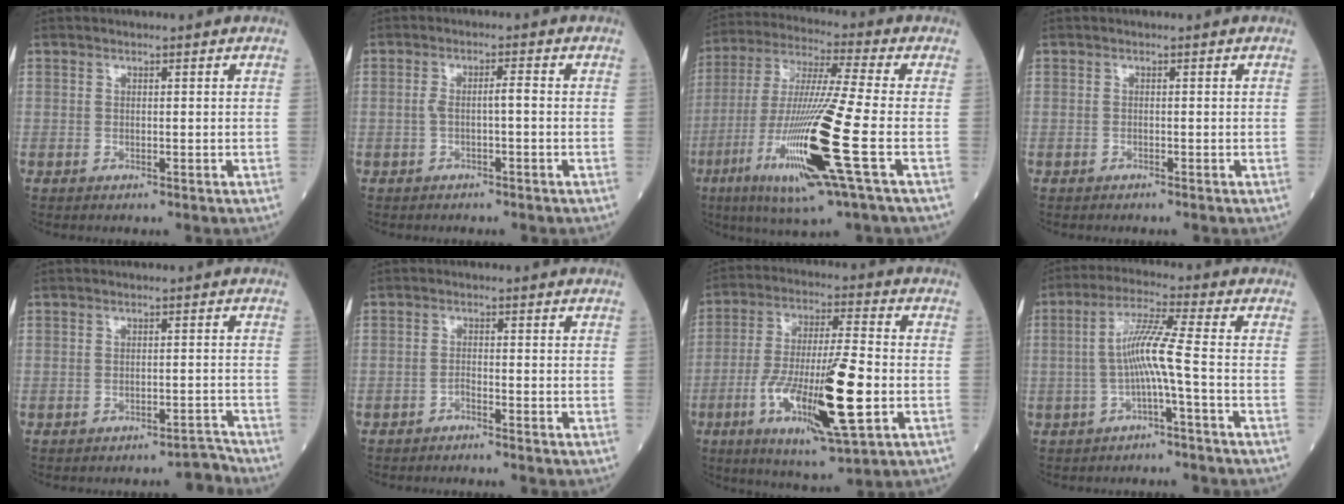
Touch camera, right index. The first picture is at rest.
{"total": 2.6, "force": [-0.4, 0.4, 2.5], "torque": [-0.047, 0.010, -0.007]}
{"total": 18.6, "force": [-6.1, -0.5, 17.5], "torque": [-0.373, -0.033, -0.122]}
{"total": 0.0}
{"total": 2.1, "force": [-2.1, -0.2, 0.0], "torque": [0.013, -0.002, -0.025]}
{"total": 1.5, "force": [-1.3, -0.3, 0.7], "torque": [-0.011, 0.002, -0.022]}
{"total": 17.0, "force": [-4.6, 2.2, 16.3], "torque": [-0.304, -0.016, -0.074]}
{"total": 6.5, "force": [-1.4, -0.9, 6.3], "torque": [-0.126, 0.018, -0.025]}